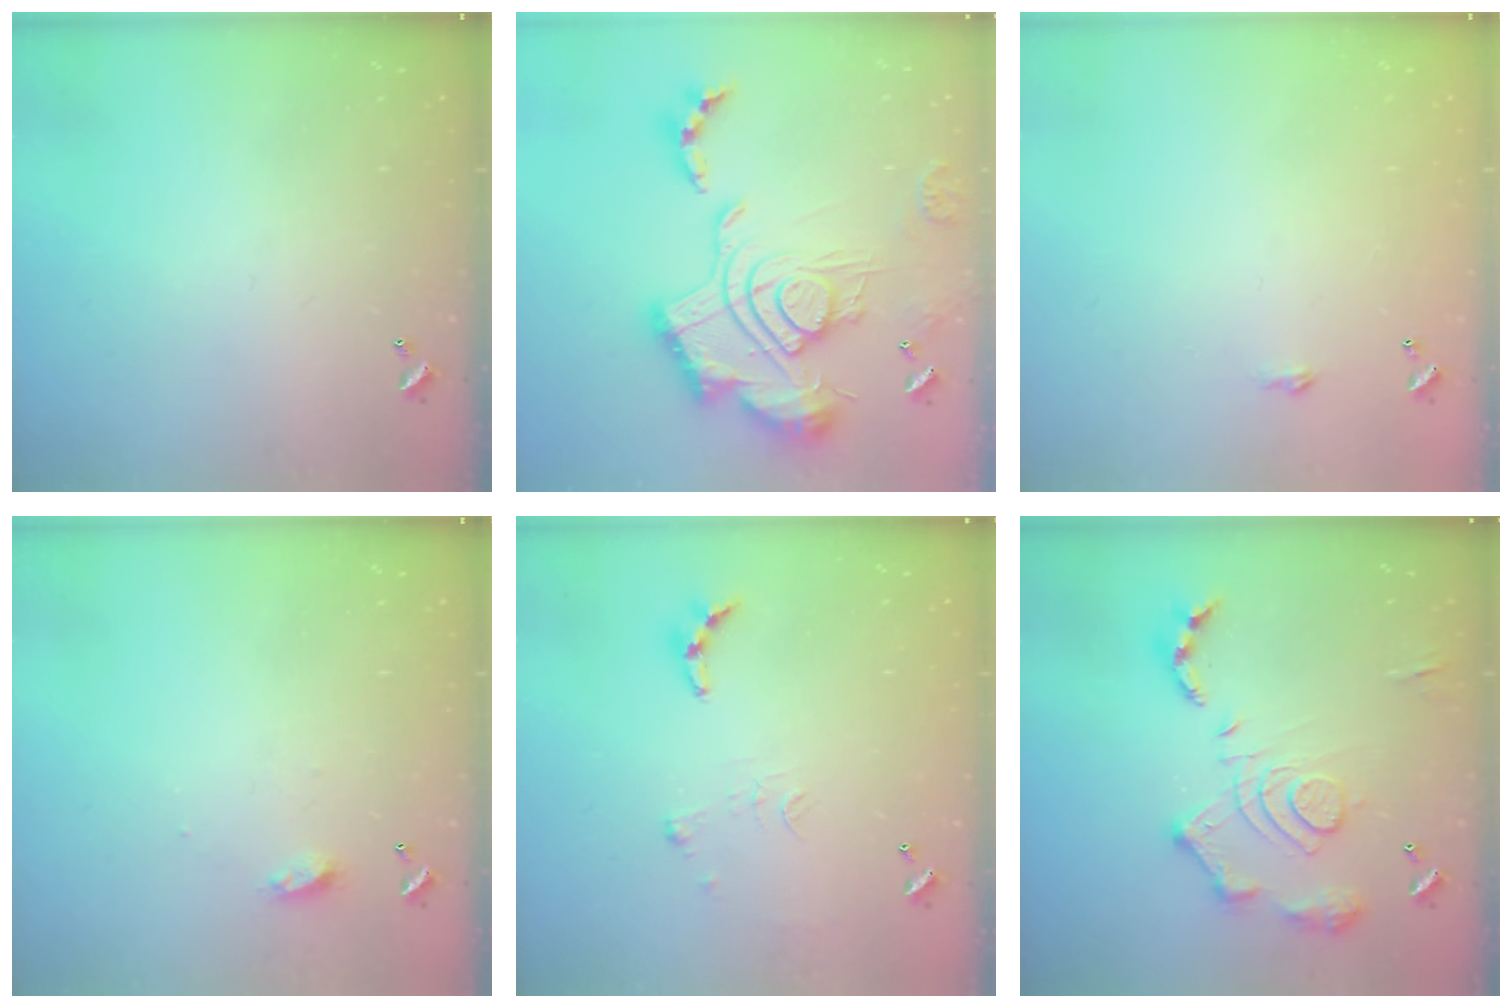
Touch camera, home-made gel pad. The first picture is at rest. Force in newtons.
{"total": 3.0, "press": 2.4, "slide": 1.8}
{"total": 1.8, "press": 1.8, "slide": 0.3}
{"total": 4.0, "press": 4.0, "slide": 0.5}
{"total": 6.3, "press": 6.3, "slide": 0.6}
{"total": 16.6, "press": 16.6, "slide": 1.7}